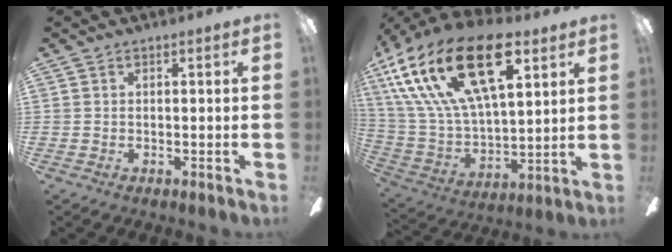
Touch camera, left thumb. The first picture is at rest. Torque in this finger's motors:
{"motor_torque": [2.73, 2.28, 1.37, -1.39, 1.03]}